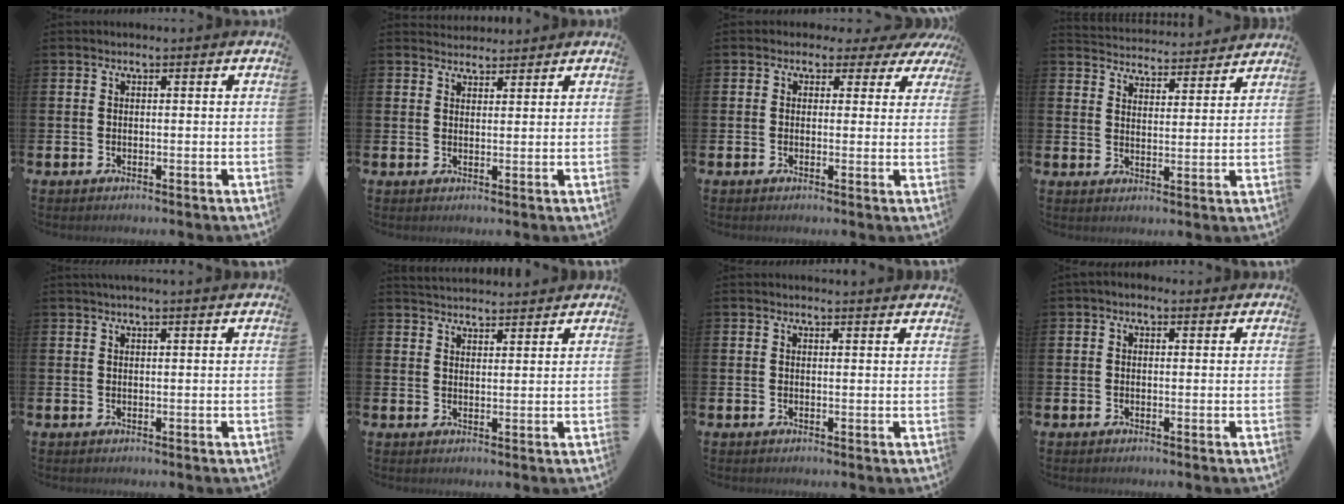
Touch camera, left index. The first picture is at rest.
{"total": 2.5, "force": [2.4, 0.8, 0.0], "torque": [0.004, -0.012, 0.043]}
{"total": 1.7, "force": [0.3, 1.6, 0.4], "torque": [-0.007, 0.001, -0.004]}
{"total": 4.5, "force": [4.5, 0.6, -0.4], "torque": [-0.008, -0.039, 0.077]}
{"total": 1.3, "force": [1.1, -0.2, 0.6], "torque": [-0.006, -0.002, 0.020]}
{"total": 3.2, "force": [3.2, 0.2, -0.1], "torque": [-0.003, -0.019, 0.059]}
{"total": 1.2, "force": [1.2, -0.1, -0.1], "torque": [0.010, -0.010, 0.020]}
{"total": 0.7, "force": [0.1, 0.4, 0.5], "torque": [-0.005, 0.002, -0.001]}